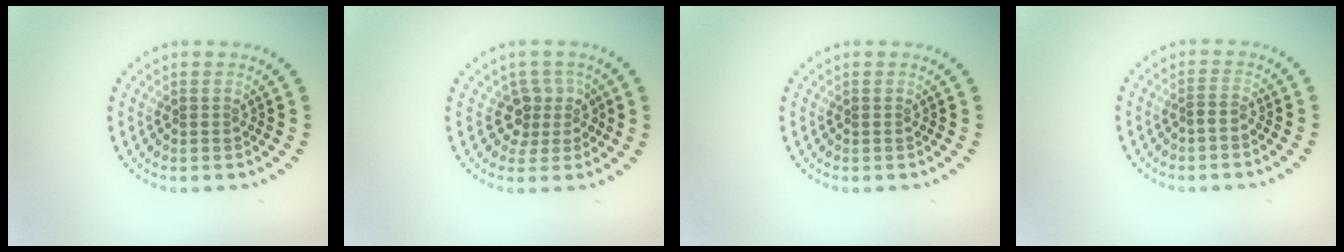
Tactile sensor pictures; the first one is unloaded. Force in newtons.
{"total": 2.6, "press": 2.0, "slide": 1.7}
{"total": 0.0}
{"total": 0.6, "press": 0.4, "slide": 0.5}